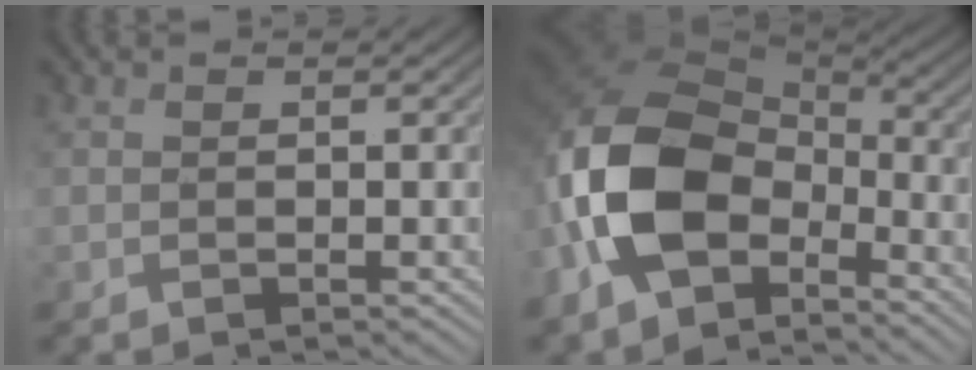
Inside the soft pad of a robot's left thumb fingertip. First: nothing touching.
{"total": 14.8, "force": [-5.8, 9.1, 10.0], "torque": [-0.233, -0.019, -0.128]}